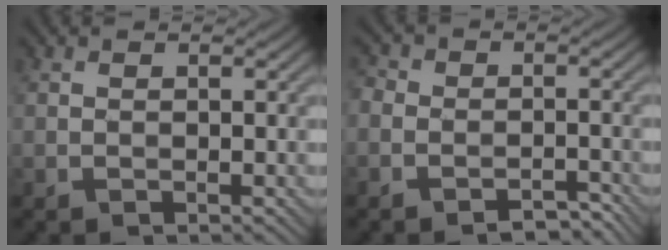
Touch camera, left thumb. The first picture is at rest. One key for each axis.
{"total": 5.4, "fx": -3.6, "fy": 3.6, "fz": 1.8, "tx": -0.012, "ty": 0.006, "tz": -0.064}